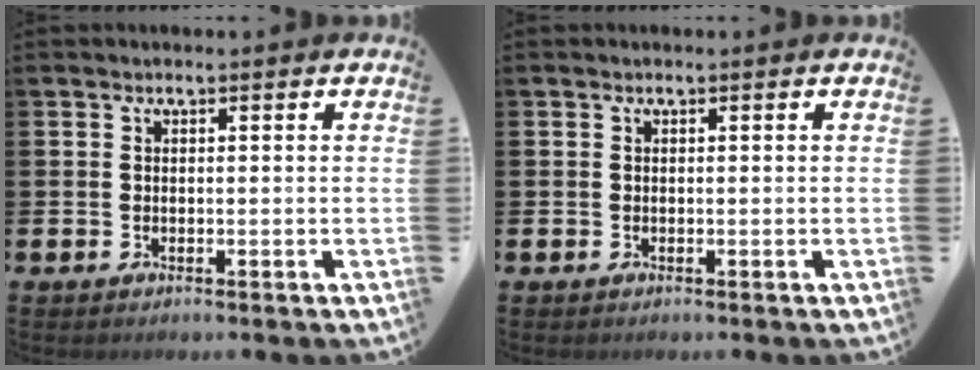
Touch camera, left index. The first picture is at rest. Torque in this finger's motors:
{"motor_torque": [-0.01, 0.00, 0.00, 0.00]}